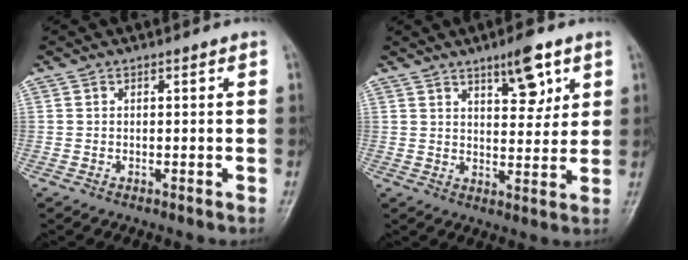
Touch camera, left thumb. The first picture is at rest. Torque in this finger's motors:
{"motor_torque": [0.06, 0.35, -0.20, -0.10, 0.20]}